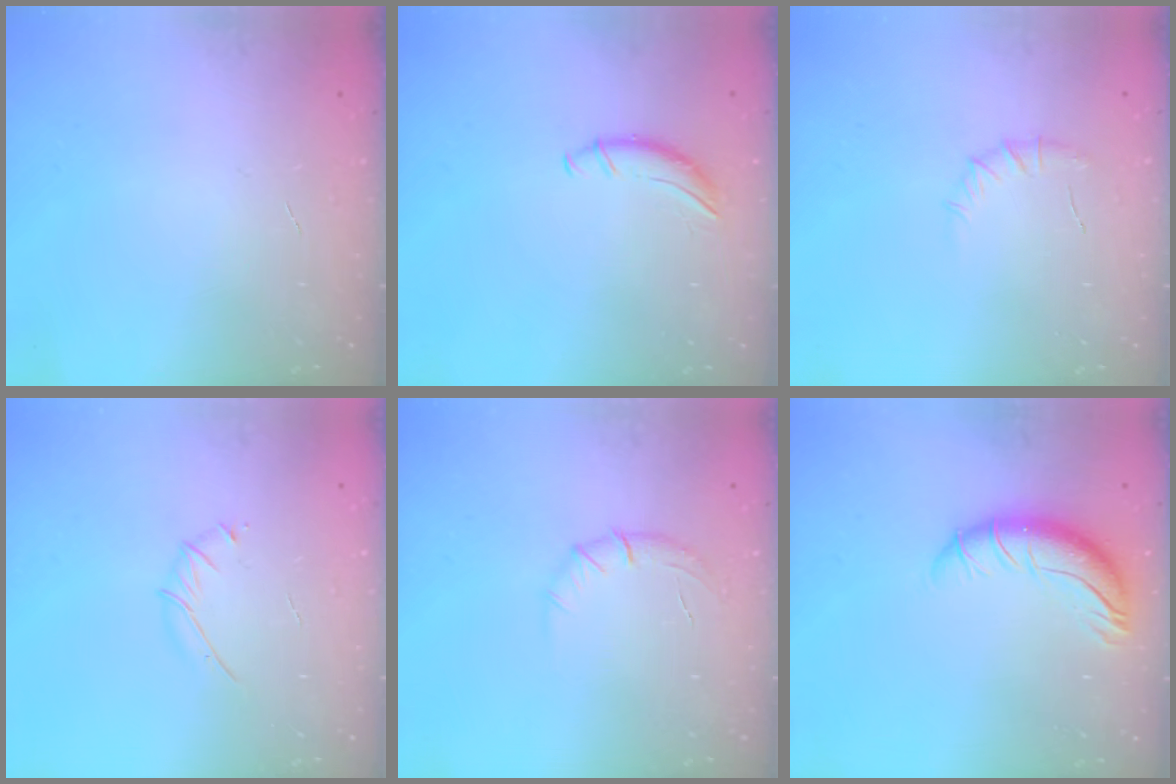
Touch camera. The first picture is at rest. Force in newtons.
{"total": 0.0}
{"total": 5.8, "press": 5.5, "slide": 1.8}
{"total": 3.3, "press": 3.2, "slide": 0.9}
{"total": 5.7, "press": 5.5, "slide": 1.7}
{"total": 9.4, "press": 9.2, "slide": 2.2}